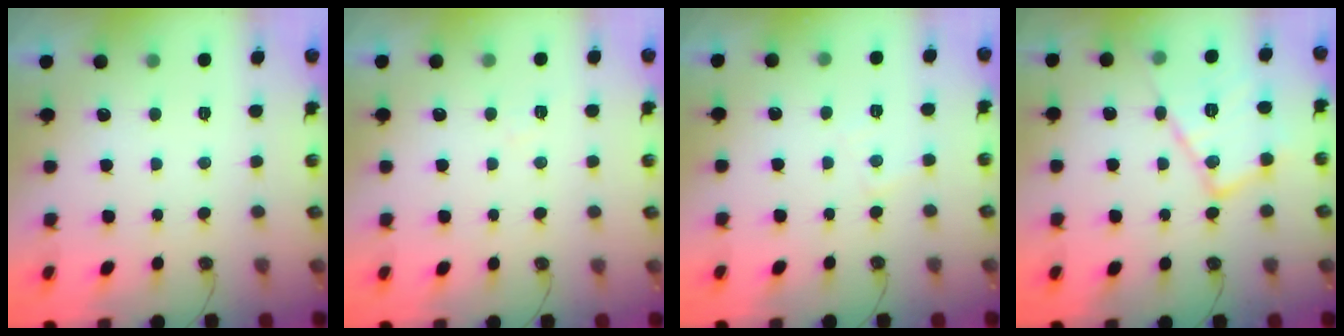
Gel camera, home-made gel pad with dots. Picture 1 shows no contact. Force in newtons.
{"total": 4.7, "press": 4.7, "slide": 0.5}
{"total": 3.8, "press": 3.7, "slide": 0.6}
{"total": 16.2, "press": 16.2, "slide": 1.1}